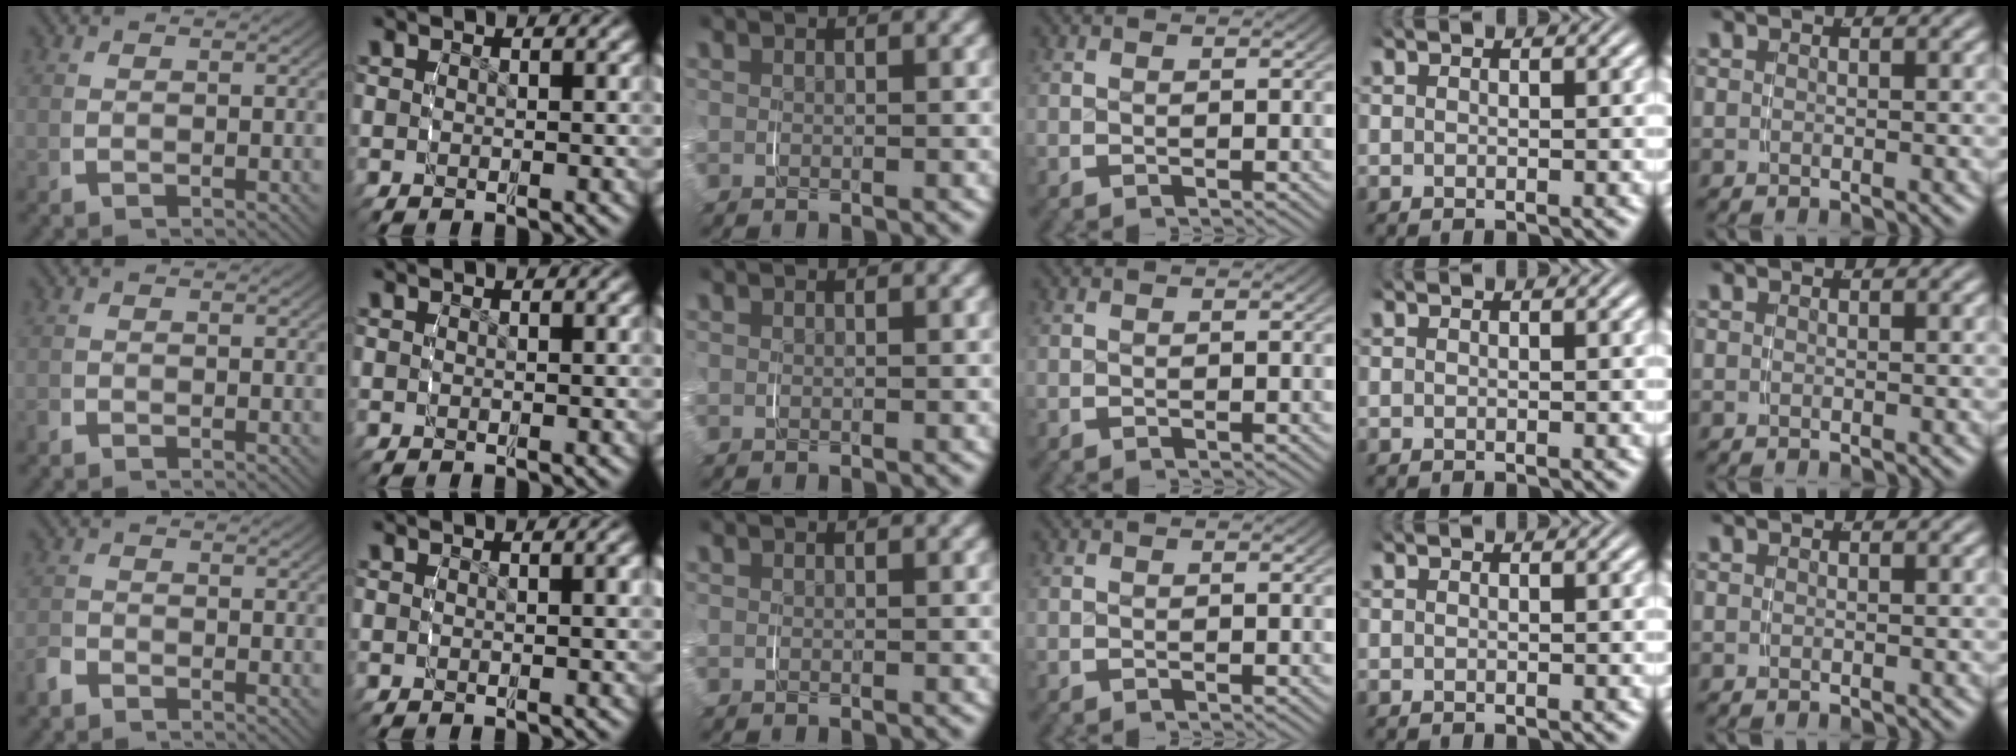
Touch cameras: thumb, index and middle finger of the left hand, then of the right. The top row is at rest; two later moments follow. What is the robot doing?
{"motion": "grasp_and_lifting", "object": "lipstick"}